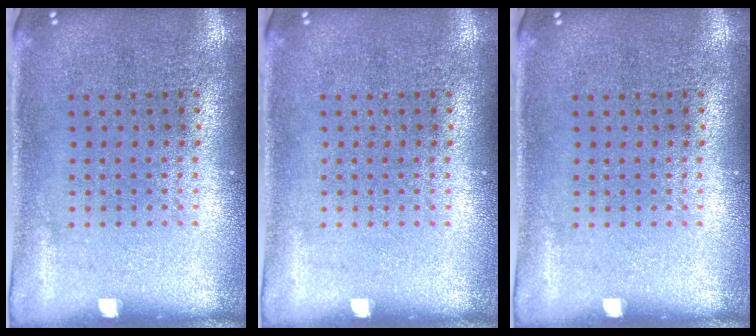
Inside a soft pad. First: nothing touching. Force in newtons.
{"total": 0.0}
{"total": 0.0}